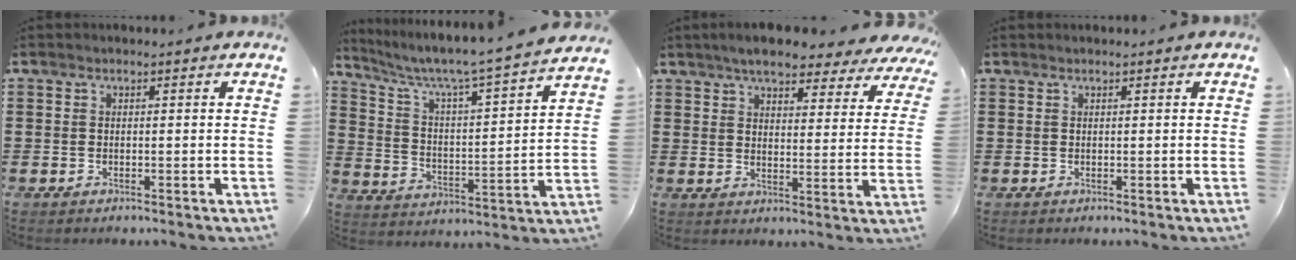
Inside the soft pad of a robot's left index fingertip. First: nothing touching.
{"total": 5.2, "force": [4.5, -0.4, 2.6], "torque": [-0.072, -0.045, 0.063]}
{"total": 5.8, "force": [5.3, 0.8, 2.2], "torque": [-0.056, -0.024, 0.092]}
{"total": 0.0}